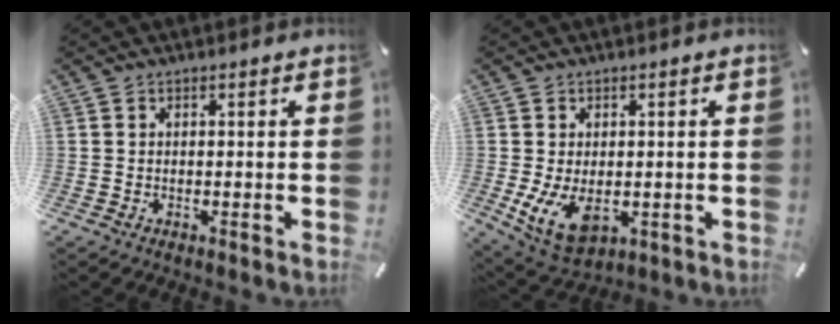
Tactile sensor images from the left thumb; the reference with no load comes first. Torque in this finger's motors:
{"motor_torque": [1.80, 2.06, 1.29, 0.27, 0.15]}